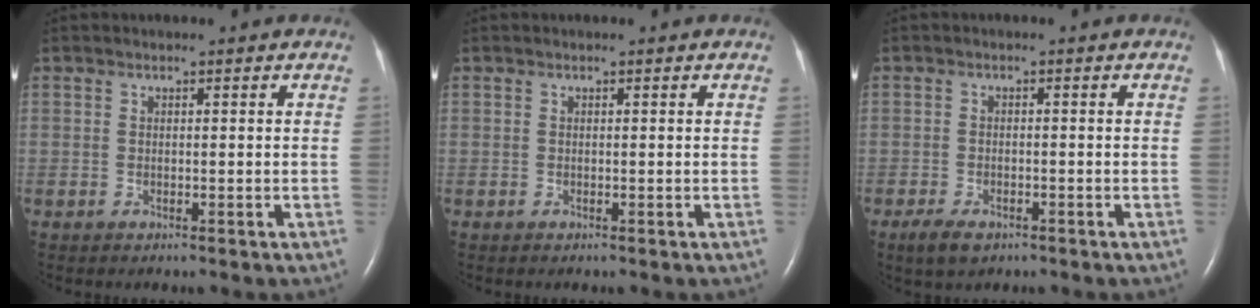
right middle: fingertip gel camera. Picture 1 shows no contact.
{"total": 0.0}
{"total": 3.5, "force": [-2.2, 1.6, 2.1], "torque": [-0.049, -0.006, -0.033]}